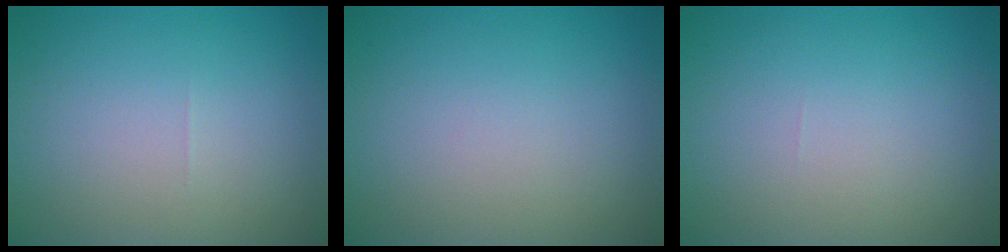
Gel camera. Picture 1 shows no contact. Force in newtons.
{"total": 0.0}
{"total": 0.0}